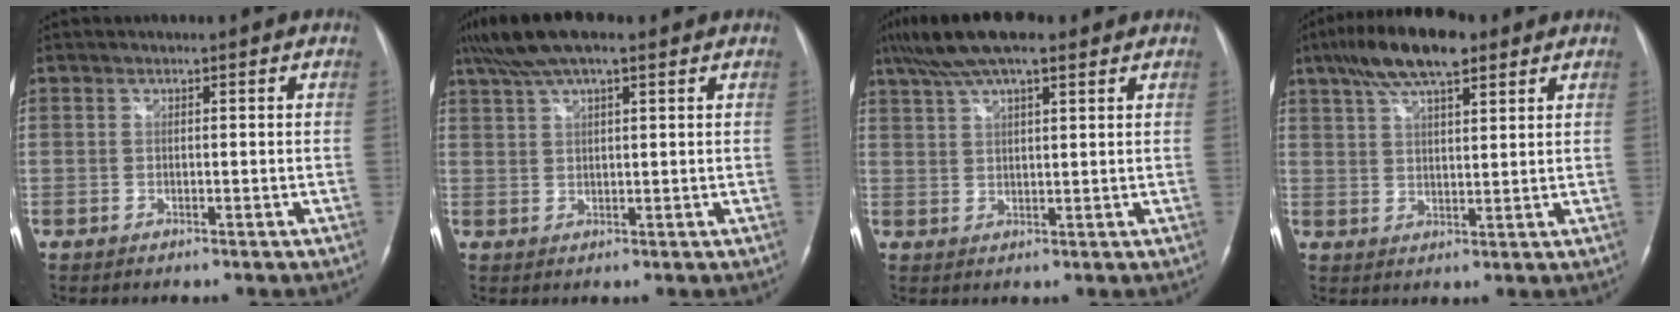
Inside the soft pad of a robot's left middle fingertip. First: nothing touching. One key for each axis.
{"total": 9.7, "fx": 6.9, "fy": 2.2, "fz": 6.4, "tx": -0.119, "ty": 0.042, "tz": 0.120}
{"total": 11.4, "fx": 8.2, "fy": 2.6, "fz": 7.5, "tx": -0.138, "ty": 0.040, "tz": 0.141}
{"total": 11.4, "fx": 7.5, "fy": 3.1, "fz": 8.0, "tx": -0.148, "ty": 0.024, "tz": 0.130}